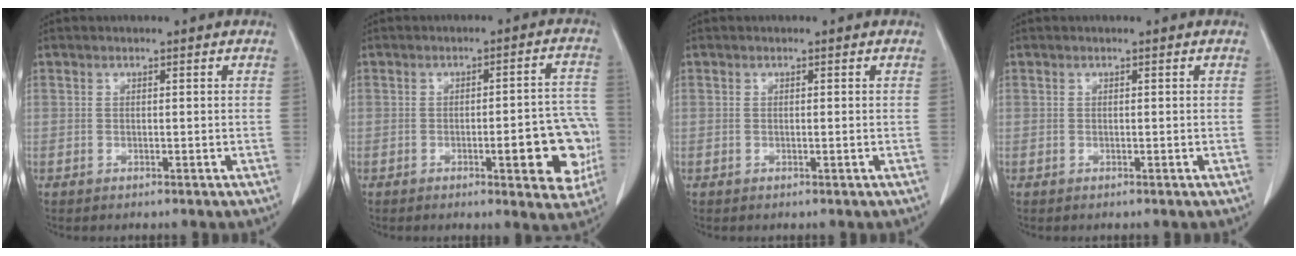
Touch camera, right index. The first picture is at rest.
{"total": 11.0, "force": [-3.0, 2.7, 10.2], "torque": [-0.103, 0.014, -0.035]}
{"total": 0.0}
{"total": 0.0}